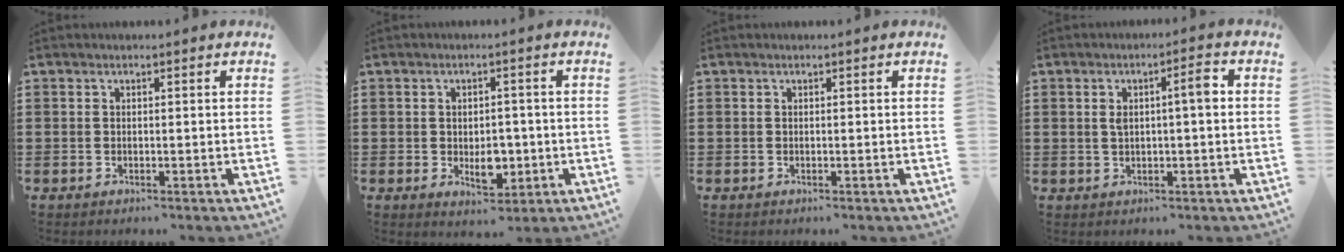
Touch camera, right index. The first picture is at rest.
{"total": 4.8, "force": [-0.9, 3.1, 3.6], "torque": [-0.051, 0.000, -0.019]}
{"total": 0.0}
{"total": 4.1, "force": [0.7, 1.0, 3.9], "torque": [-0.068, 0.004, 0.006]}